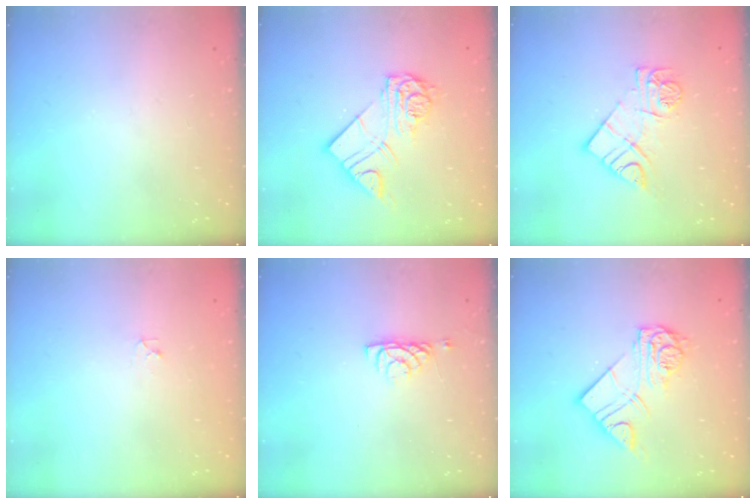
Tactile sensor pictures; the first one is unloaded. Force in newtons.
{"total": 12.3, "press": 12.2, "slide": 1.1}
{"total": 10.5, "press": 10.5, "slide": 0.6}
{"total": 2.8, "press": 2.7, "slide": 0.4}
{"total": 4.7, "press": 4.6, "slide": 0.7}
{"total": 12.3, "press": 12.2, "slide": 1.1}